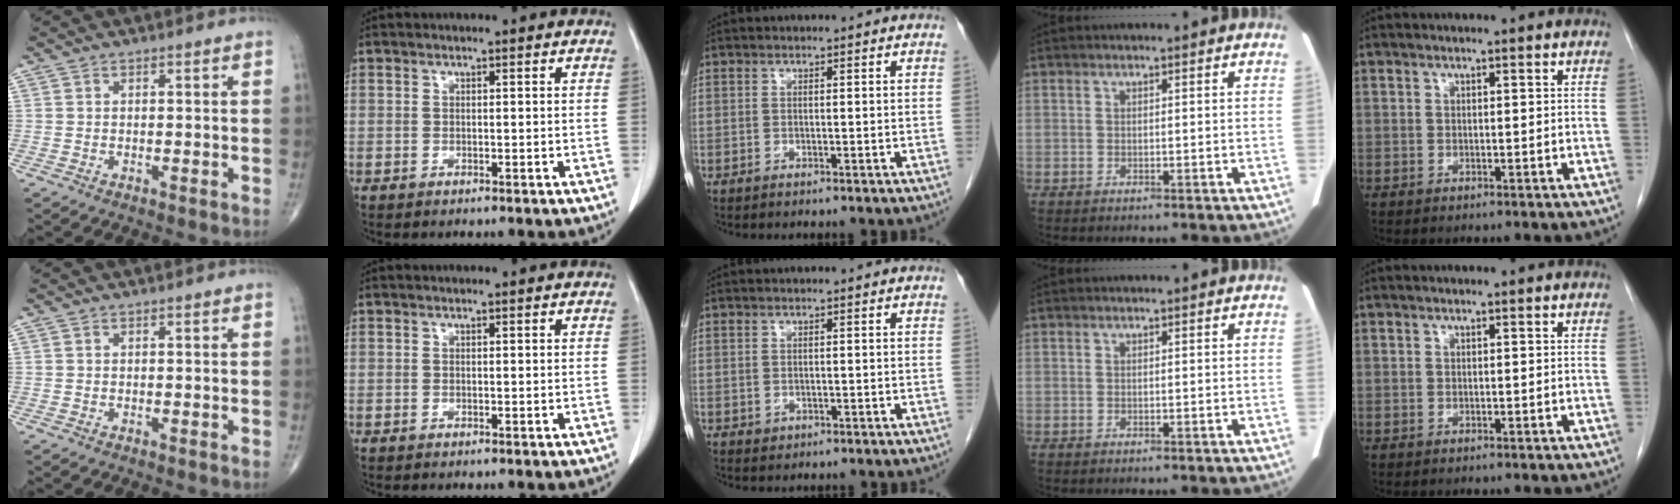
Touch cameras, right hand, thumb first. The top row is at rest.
{"middle": {"total": 0.6, "force": [-0.2, 0.6, 0.2], "torque": [-0.007, -0.001, 0.002]}}